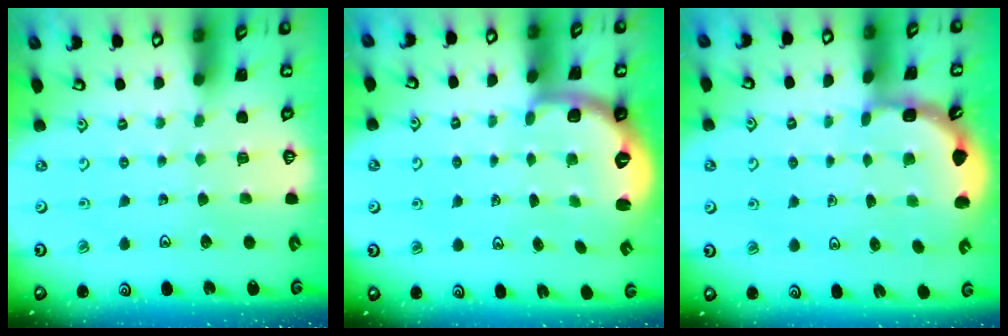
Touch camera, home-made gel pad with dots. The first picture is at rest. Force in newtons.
{"total": 2.8, "press": 1.7, "slide": 2.1}
{"total": 1.9, "press": 1.8, "slide": 0.6}